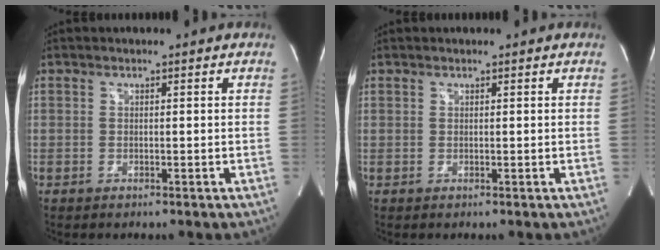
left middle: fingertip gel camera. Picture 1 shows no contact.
{"total": 0.0}